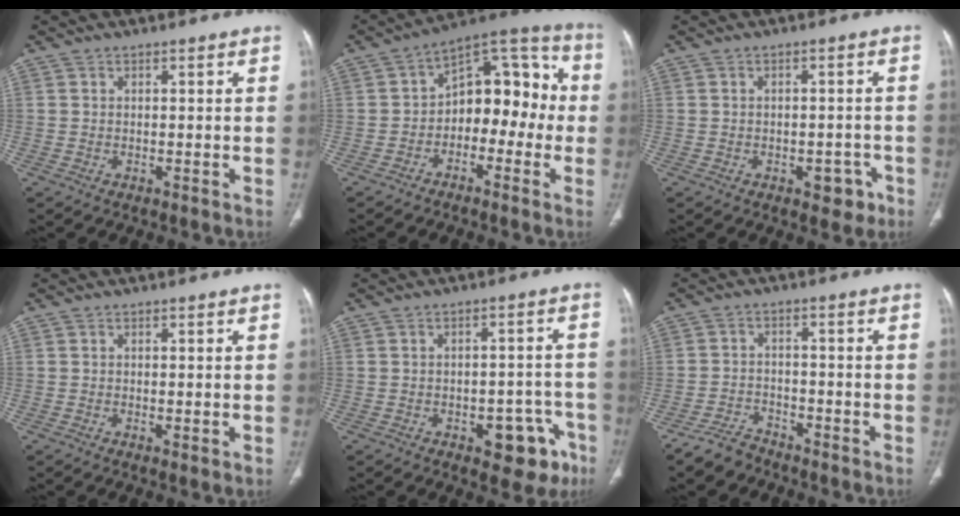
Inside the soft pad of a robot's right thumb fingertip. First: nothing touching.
{"total": 14.4, "force": [-1.9, 9.2, 10.9], "torque": [-0.103, 0.055, -0.046]}
{"total": 4.4, "force": [-2.2, 2.7, 2.7], "torque": [-0.015, 0.016, -0.022]}
{"total": 1.3, "force": [-0.2, 0.3, 1.2], "torque": [-0.026, -0.007, -0.001]}
{"total": 10.3, "force": [-4.9, 5.4, 7.2], "torque": [-0.050, 0.036, -0.053]}
{"total": 4.6, "force": [-4.0, 2.1, 0.8], "torque": [-0.015, 0.017, -0.076]}